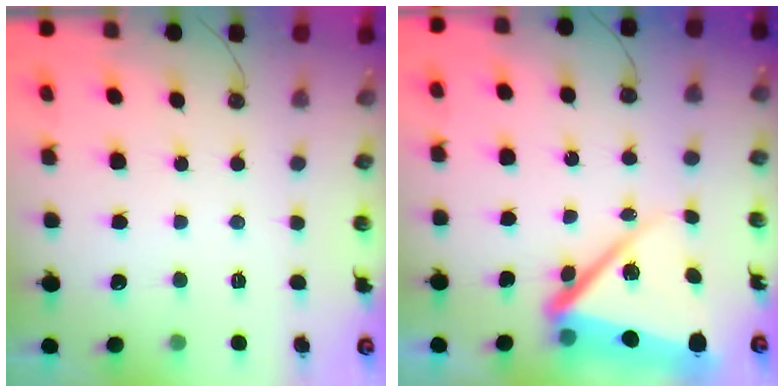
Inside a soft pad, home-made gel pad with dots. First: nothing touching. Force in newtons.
{"total": 11.7, "press": 11.6, "slide": 1.0}